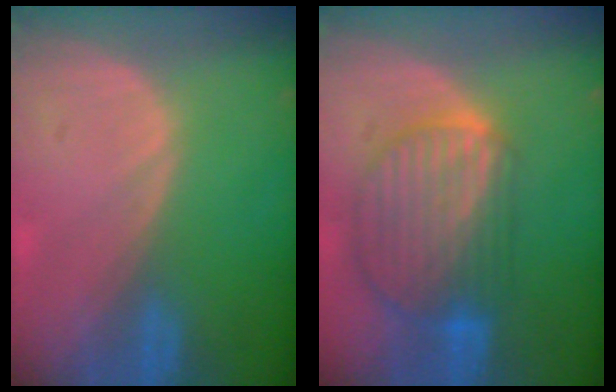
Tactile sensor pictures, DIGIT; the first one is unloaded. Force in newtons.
{"total": 10.0, "press": 8.5, "slide": 5.2}